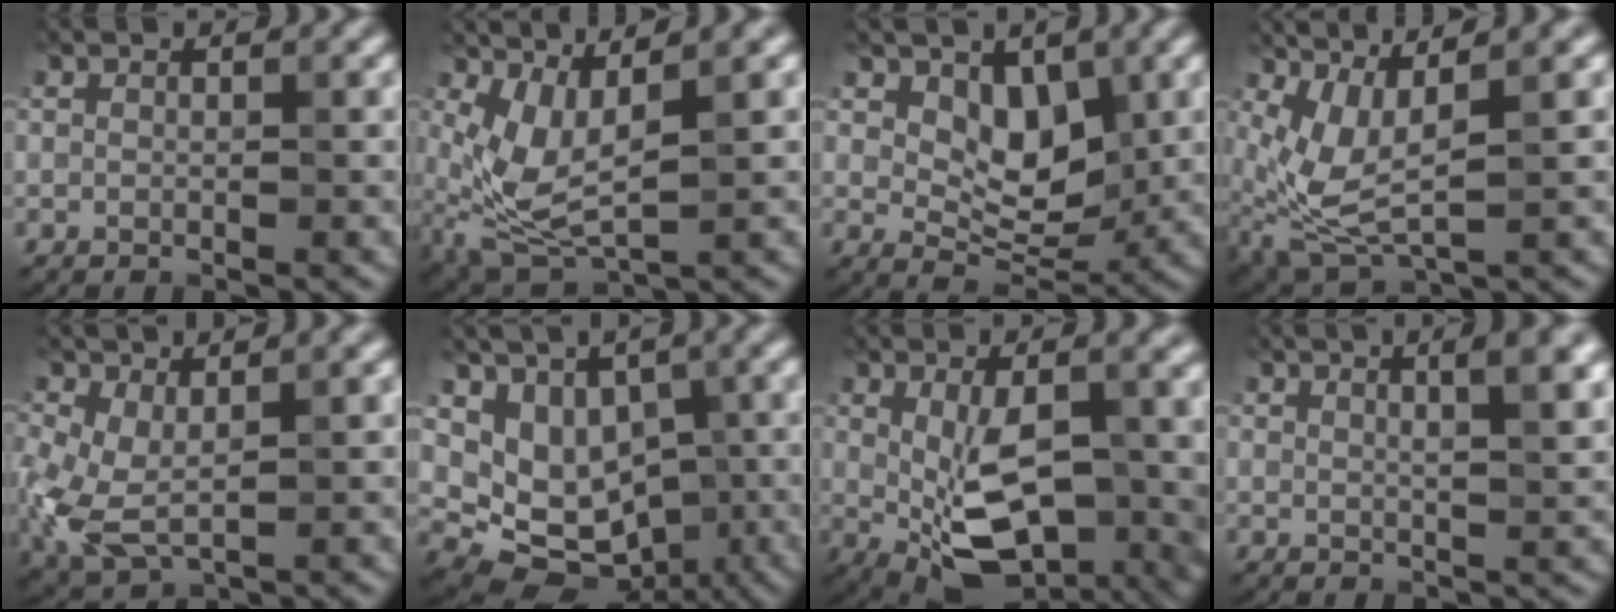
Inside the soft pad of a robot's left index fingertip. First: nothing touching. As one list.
[{"total": 4.3, "force": [0.3, 1.8, 4.0], "torque": [-0.106, -0.014, 0.013]}, {"total": 3.1, "force": [1.0, 2.3, 1.8], "torque": [-0.024, -0.016, 0.013]}, {"total": 4.9, "force": [0.4, 1.8, 4.5], "torque": [-0.121, -0.009, 0.014]}, {"total": 4.2, "force": [-0.6, 2.4, 3.4], "torque": [-0.100, -0.015, -0.007]}, {"total": 6.5, "force": [0.7, 5.6, 3.3], "torque": [-0.027, -0.017, 0.022]}, {"total": 8.0, "force": [-0.1, 4.0, 6.9], "torque": [-0.116, -0.022, 0.009]}, {"total": 3.9, "force": [2.0, 1.3, 3.1], "torque": [-0.010, 0.017, 0.003]}]